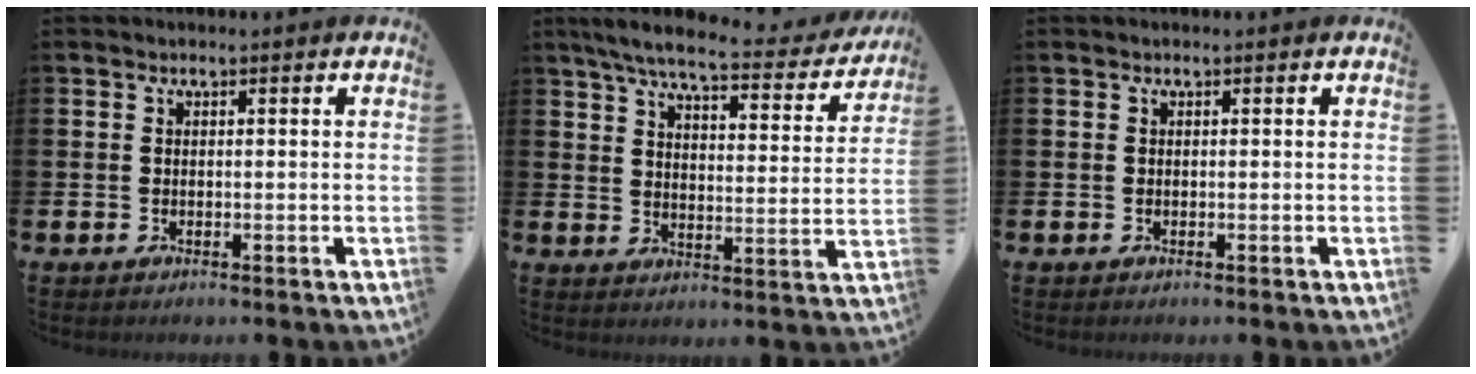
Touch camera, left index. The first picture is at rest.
{"total": 6.9, "force": [6.0, 1.2, 3.2], "torque": [-0.077, -0.037, 0.096]}
{"total": 0.0}